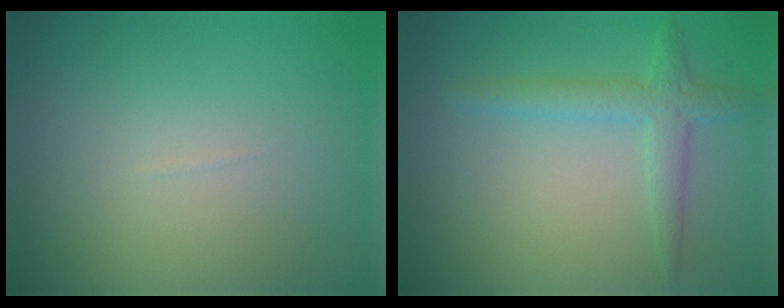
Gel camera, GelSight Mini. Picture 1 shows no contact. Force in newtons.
{"total": 2.6, "press": 2.6, "slide": 0.1}